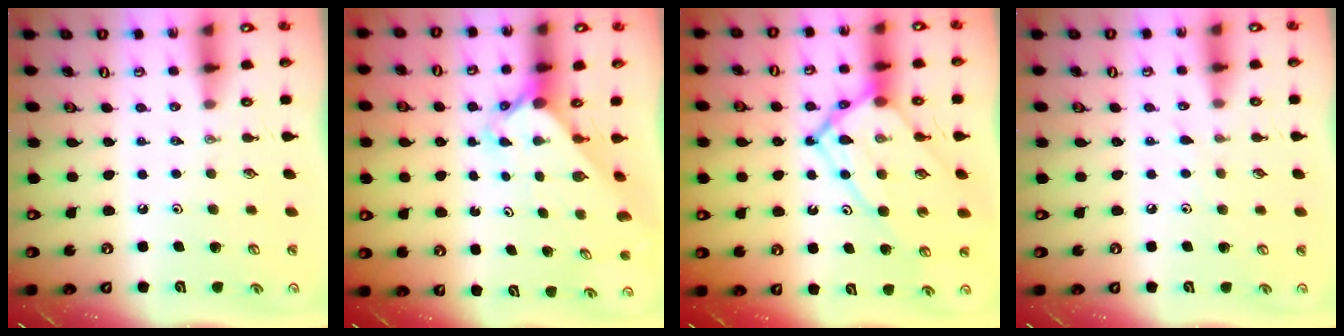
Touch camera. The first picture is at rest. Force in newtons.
{"total": 2.6, "press": 2.6, "slide": 0.3}
{"total": 16.0, "press": 16.0, "slide": 1.3}
{"total": 2.5, "press": 2.4, "slide": 0.3}